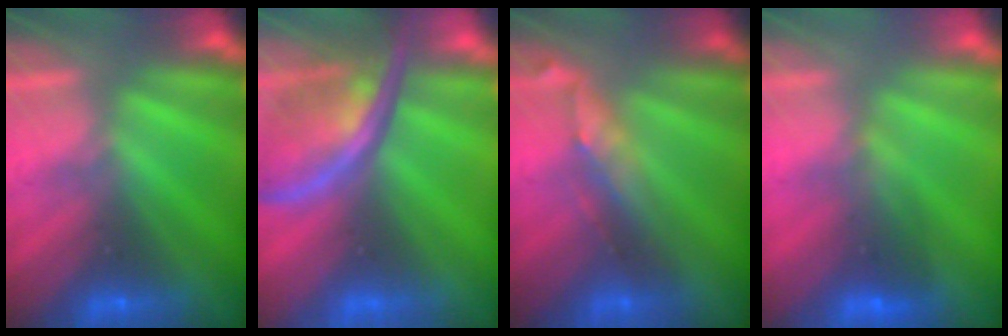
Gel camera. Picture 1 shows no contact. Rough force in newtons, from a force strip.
{"total": 2.6}
{"total": 2.7}
{"total": 1.6}